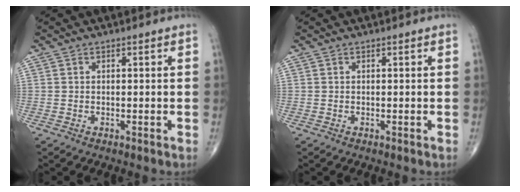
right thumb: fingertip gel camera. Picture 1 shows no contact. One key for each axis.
{"total": 0.0}